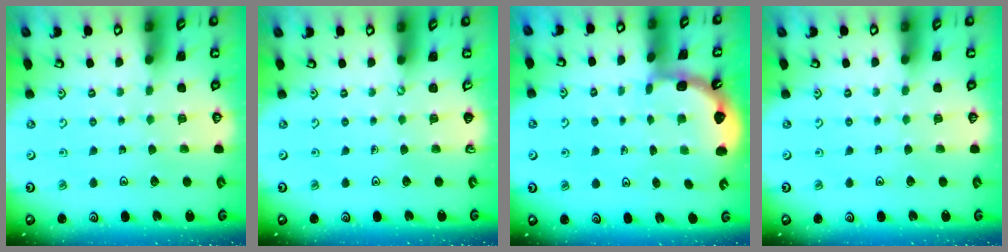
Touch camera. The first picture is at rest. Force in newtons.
{"total": 0.0}
{"total": 1.9, "press": 1.9, "slide": 0.2}
{"total": 0.0}